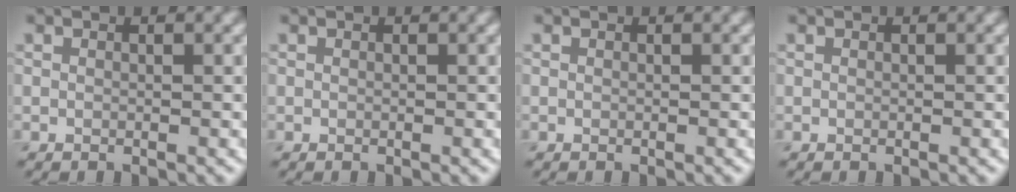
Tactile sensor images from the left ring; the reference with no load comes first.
{"total": 0.0}
{"total": 0.0}
{"total": 0.0}